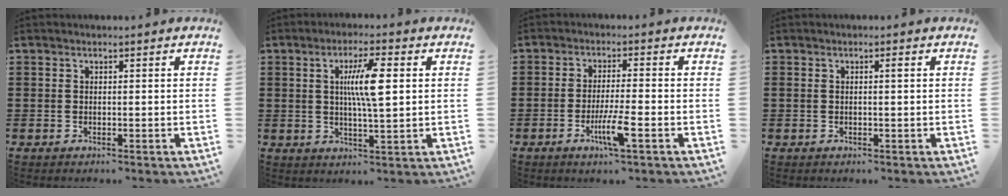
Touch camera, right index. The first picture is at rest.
{"total": 7.0, "force": [1.4, 1.1, 6.8], "torque": [-0.130, 0.004, 0.019]}
{"total": 5.5, "force": [-2.5, 0.3, 4.9], "torque": [-0.093, -0.017, -0.045]}
{"total": 0.8, "force": [-0.1, -0.2, 0.8], "torque": [-0.013, -0.004, -0.002]}